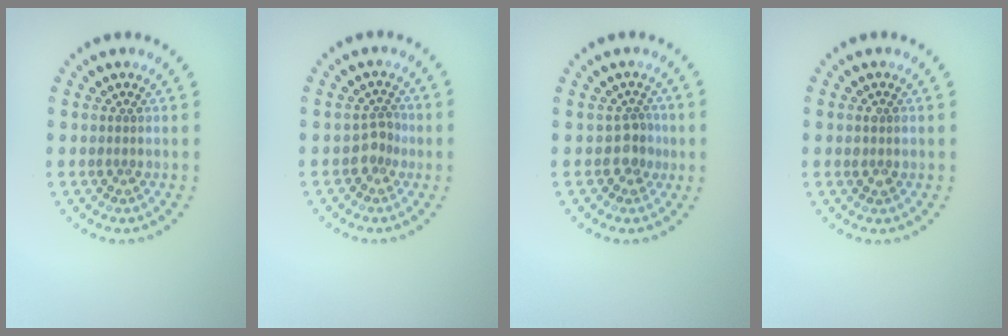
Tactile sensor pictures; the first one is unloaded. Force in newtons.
{"total": 1.8, "press": 1.4, "slide": 1.1}
{"total": 2.0, "press": 1.5, "slide": 1.3}
{"total": 1.1, "press": 1.0, "slide": 0.3}